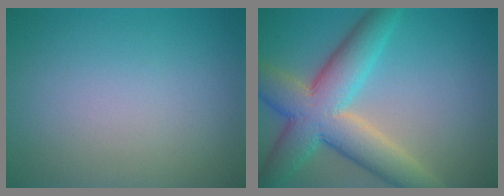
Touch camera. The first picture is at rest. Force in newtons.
{"total": 9.1, "press": 9.1, "slide": 0.5}